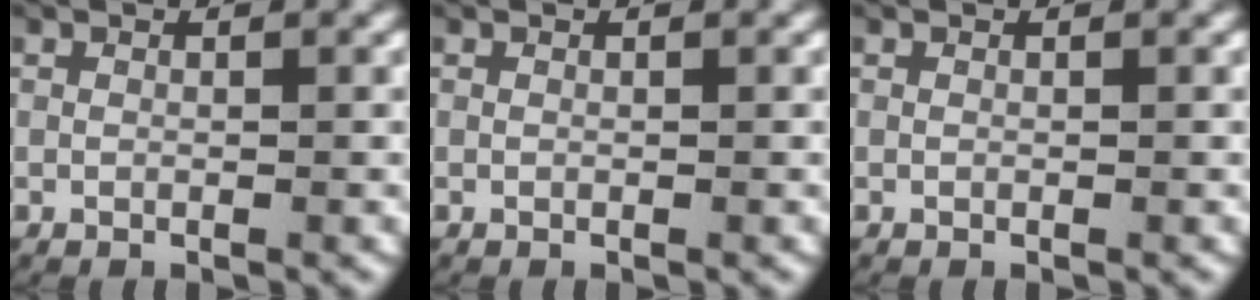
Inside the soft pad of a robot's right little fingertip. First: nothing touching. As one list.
[{"total": 0.0}, {"total": 0.0}]